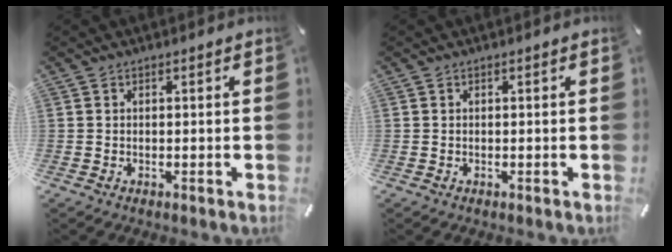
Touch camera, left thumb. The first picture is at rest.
{"total": 0.0}